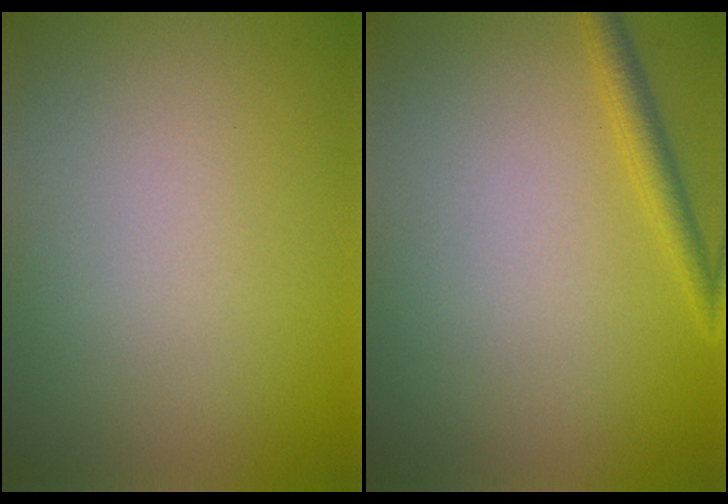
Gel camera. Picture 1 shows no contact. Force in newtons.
{"total": 2.3, "press": 2.3, "slide": 0.0}